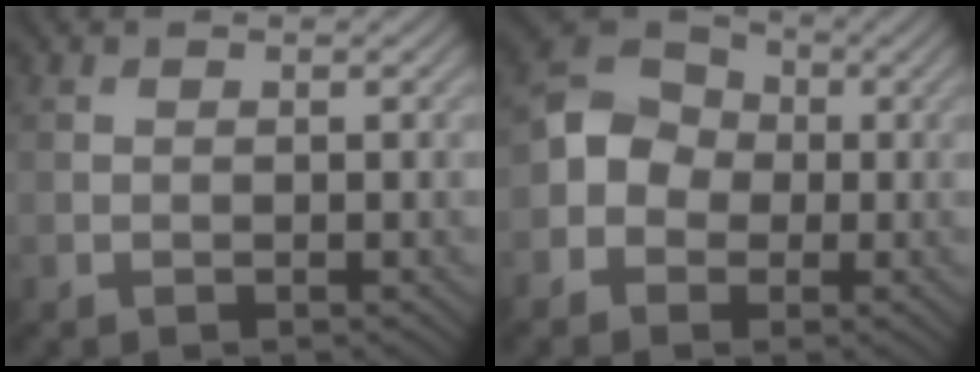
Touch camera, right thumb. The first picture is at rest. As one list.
[{"total": 5.7, "force": [-1.0, 4.9, 2.7], "torque": [-0.057, 0.011, -0.035]}]